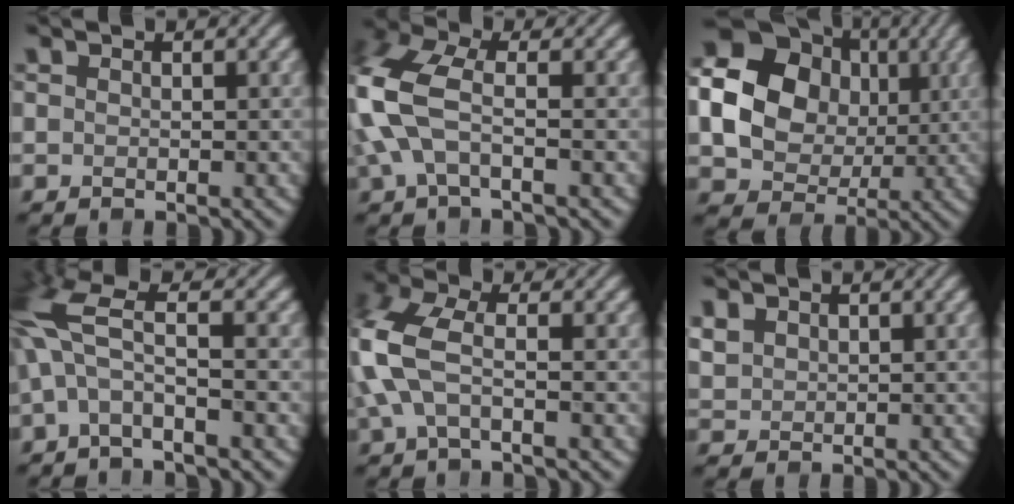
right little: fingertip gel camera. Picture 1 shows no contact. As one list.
[{"total": 6.5, "force": [-0.5, 3.2, 5.6], "torque": [-0.149, 0.013, -0.019]}, {"total": 16.1, "force": [2.5, 14.0, 7.4], "torque": [-0.175, 0.028, 0.021]}, {"total": 6.1, "force": [0.3, 1.8, 5.8], "torque": [-0.140, 0.016, -0.003]}, {"total": 5.6, "force": [-0.5, 2.6, 4.9], "torque": [-0.129, 0.011, -0.016]}, {"total": 1.6, "force": [0.6, 1.4, 0.6], "torque": [-0.022, 0.003, 0.019]}]